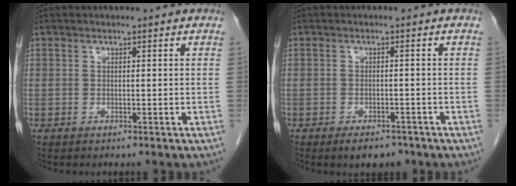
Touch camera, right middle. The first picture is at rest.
{"total": 3.6, "force": [-2.7, 1.6, 1.8], "torque": [-0.029, -0.004, -0.033]}